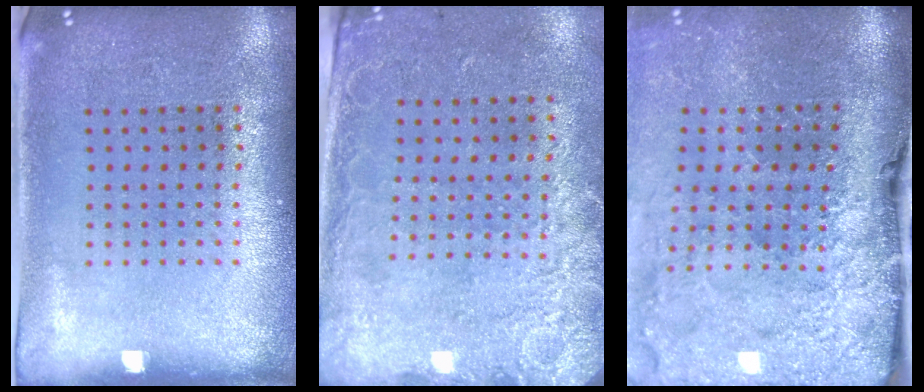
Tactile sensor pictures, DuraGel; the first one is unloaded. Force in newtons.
{"total": 2.6, "press": 2.0, "slide": 1.7}
{"total": 4.8, "press": 3.7, "slide": 3.0}